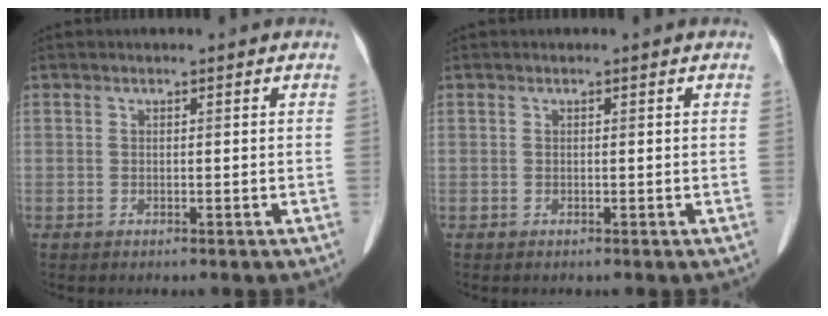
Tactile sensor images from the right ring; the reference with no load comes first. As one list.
[{"total": 0.0}]